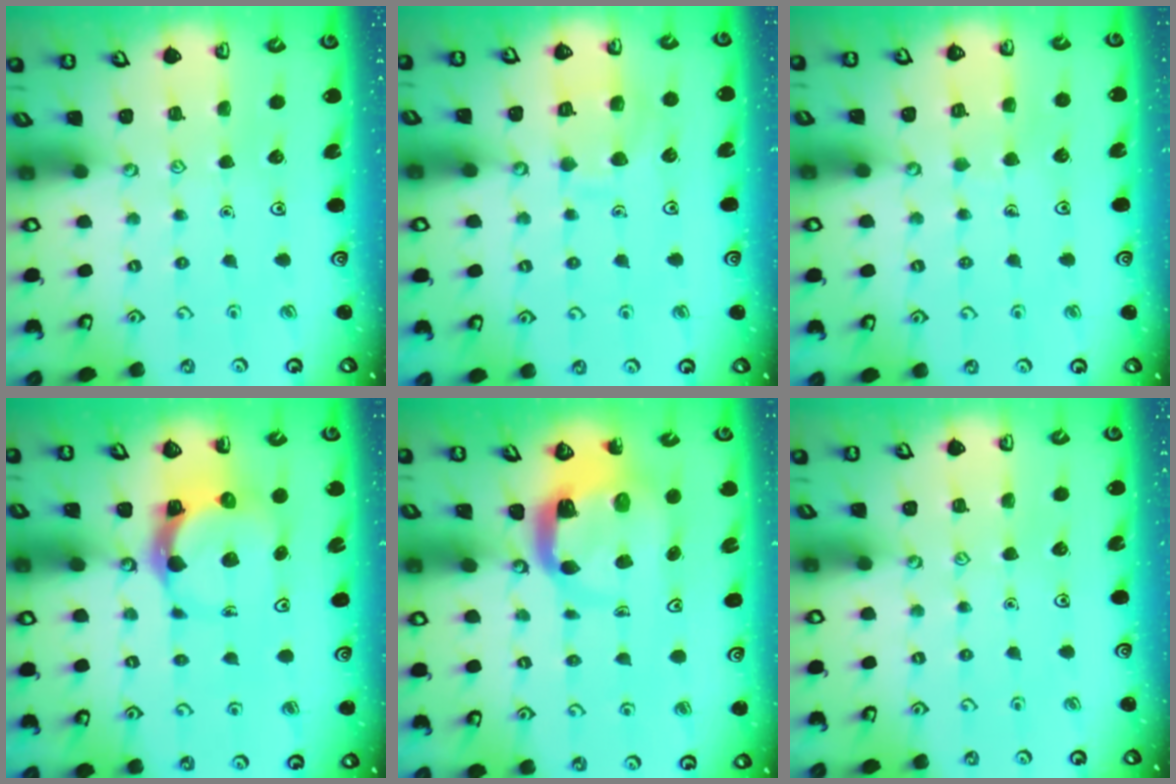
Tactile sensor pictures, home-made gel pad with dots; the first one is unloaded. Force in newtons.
{"total": 9.0, "press": 8.9, "slide": 0.9}
{"total": 4.4, "press": 4.4, "slide": 0.2}
{"total": 5.1, "press": 5.0, "slide": 0.7}
{"total": 5.6, "press": 5.5, "slide": 0.9}
{"total": 0.0}